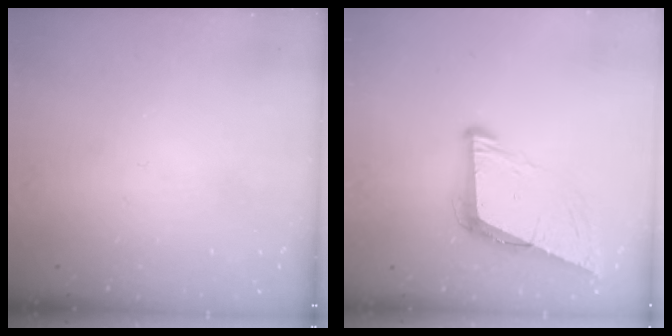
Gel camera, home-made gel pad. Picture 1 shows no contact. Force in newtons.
{"total": 8.7, "press": 7.8, "slide": 3.8}